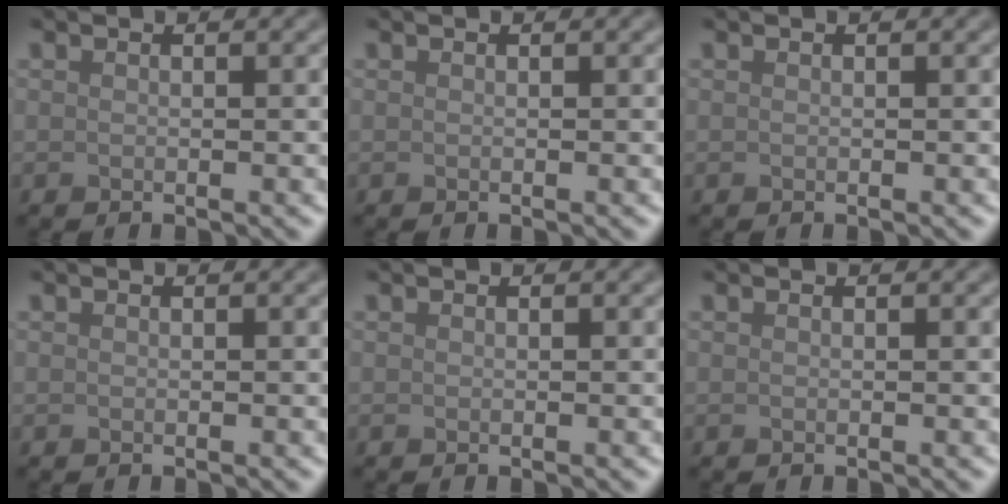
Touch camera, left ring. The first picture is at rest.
{"total": 0.0}
{"total": 0.0}
{"total": 0.0}
{"total": 0.0}
{"total": 0.0}